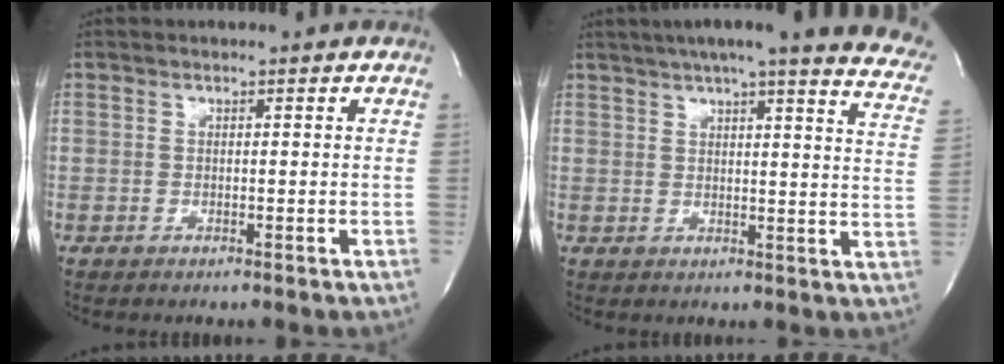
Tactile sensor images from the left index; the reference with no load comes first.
{"total": 24.5, "force": [20.3, 2.2, 13.5], "torque": [-0.167, -0.033, 0.228]}